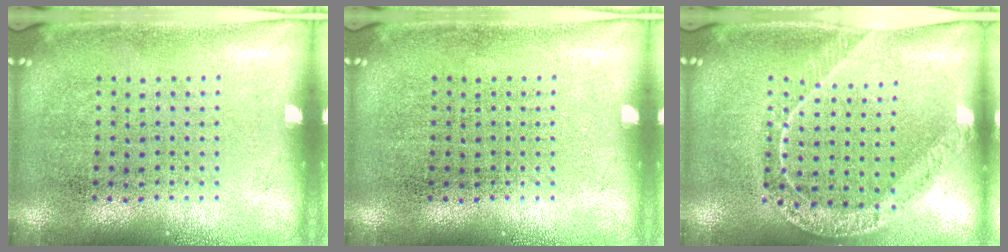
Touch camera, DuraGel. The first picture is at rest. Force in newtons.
{"total": 0.0}
{"total": 1.3, "press": 1.3, "slide": 0.2}